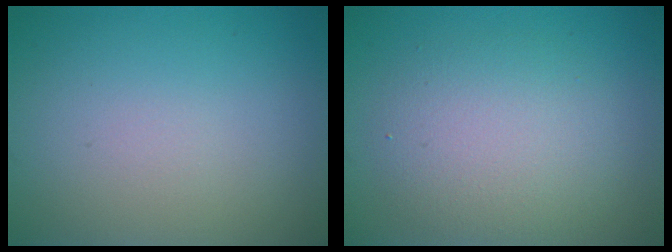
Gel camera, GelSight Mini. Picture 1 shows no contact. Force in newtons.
{"total": 4.6, "press": 4.6, "slide": 0.2}